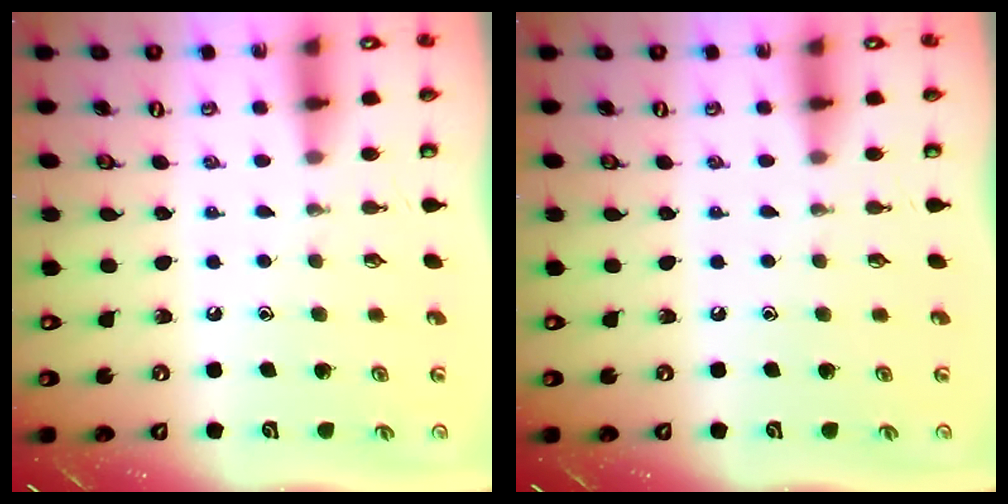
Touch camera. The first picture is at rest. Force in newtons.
{"total": 0.0}